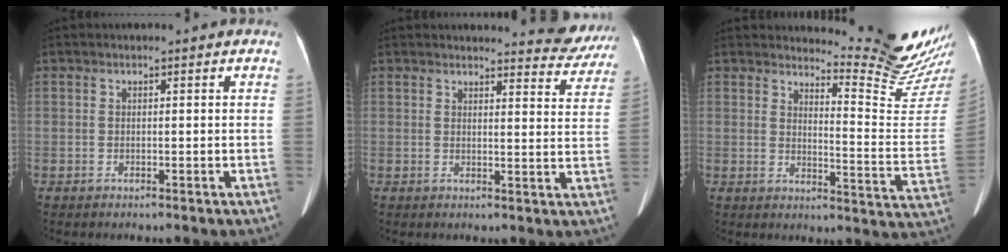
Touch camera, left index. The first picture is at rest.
{"total": 7.4, "force": [7.3, 1.2, 0.5], "torque": [0.013, -0.031, 0.065]}
{"total": 13.8, "force": [13.5, -2.0, 1.9], "torque": [-0.023, -0.133, 0.155]}